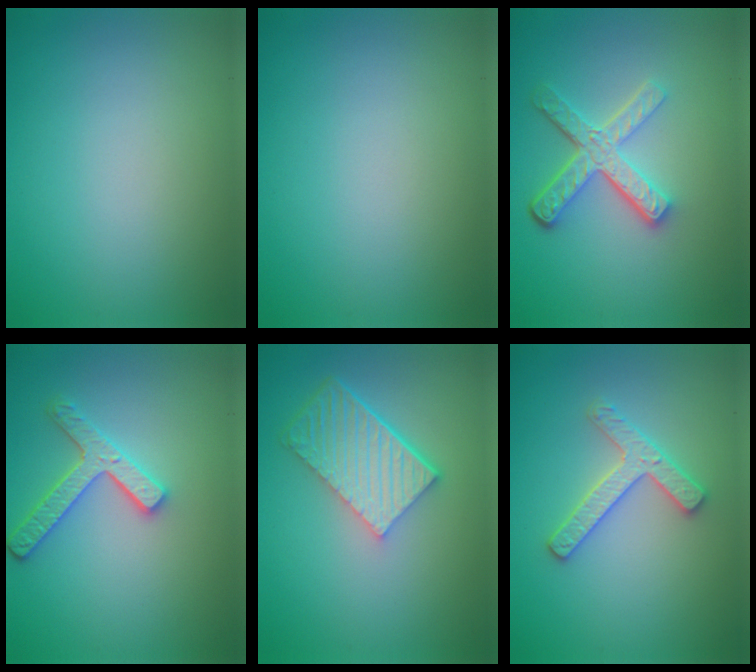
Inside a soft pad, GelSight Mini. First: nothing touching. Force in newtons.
{"total": 0.0}
{"total": 4.8, "press": 3.6, "slide": 3.3}
{"total": 3.4, "press": 3.1, "slide": 1.4}
{"total": 6.2, "press": 4.4, "slide": 4.3}
{"total": 2.7, "press": 2.6, "slide": 0.5}